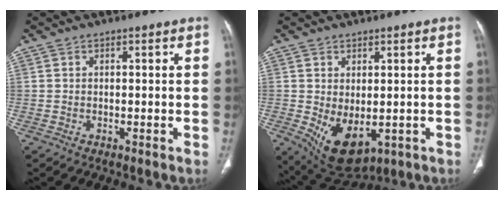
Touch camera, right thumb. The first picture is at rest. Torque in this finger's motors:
{"motor_torque": [-0.22, 0.64, 0.22, -0.15, 0.25]}